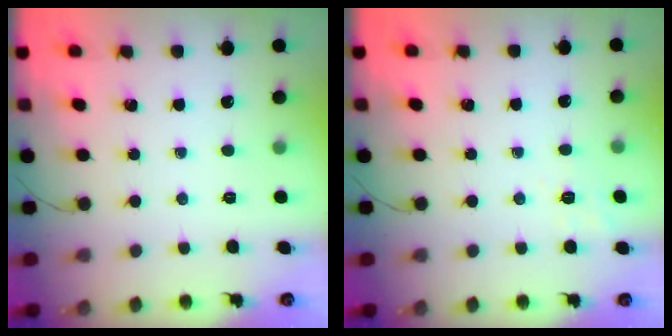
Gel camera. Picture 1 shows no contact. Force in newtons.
{"total": 2.1, "press": 0.6, "slide": 2.0}